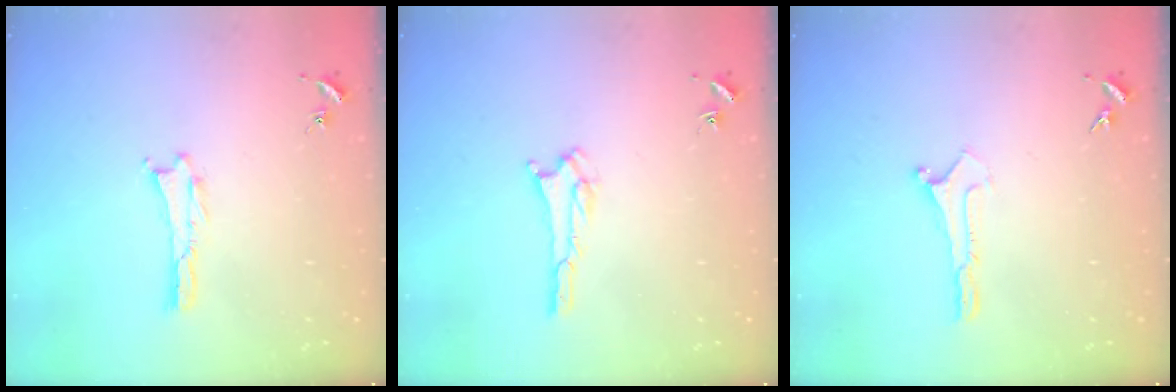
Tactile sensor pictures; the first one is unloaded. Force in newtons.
{"total": 1.8, "press": 1.8, "slide": 0.2}
{"total": 0.0}